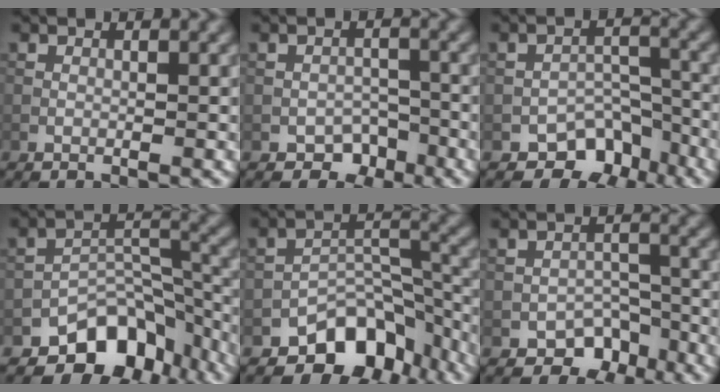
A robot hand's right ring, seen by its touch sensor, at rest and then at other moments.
{"total": 2.6, "force": [-1.7, 1.8, 0.7], "torque": [-0.001, 0.002, -0.028]}
{"total": 5.4, "force": [-4.0, 3.3, 1.6], "torque": [-0.003, 0.001, -0.059]}
{"total": 8.2, "force": [-5.7, 4.6, 3.7], "torque": [-0.038, -0.011, -0.093]}
{"total": 7.7, "force": [-5.5, 4.2, 3.4], "torque": [-0.033, -0.010, -0.091]}
{"total": 3.9, "force": [-2.7, 2.5, 1.2], "torque": [-0.003, 0.006, -0.040]}